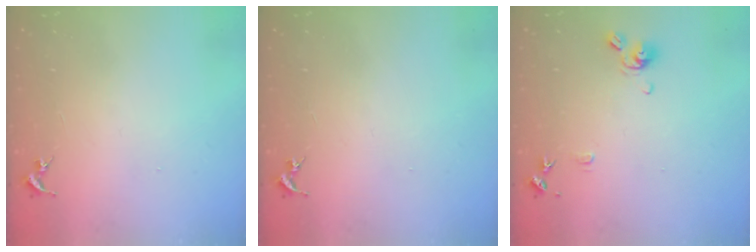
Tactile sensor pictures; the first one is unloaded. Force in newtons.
{"total": 0.0}
{"total": 9.4, "press": 9.4, "slide": 0.9}